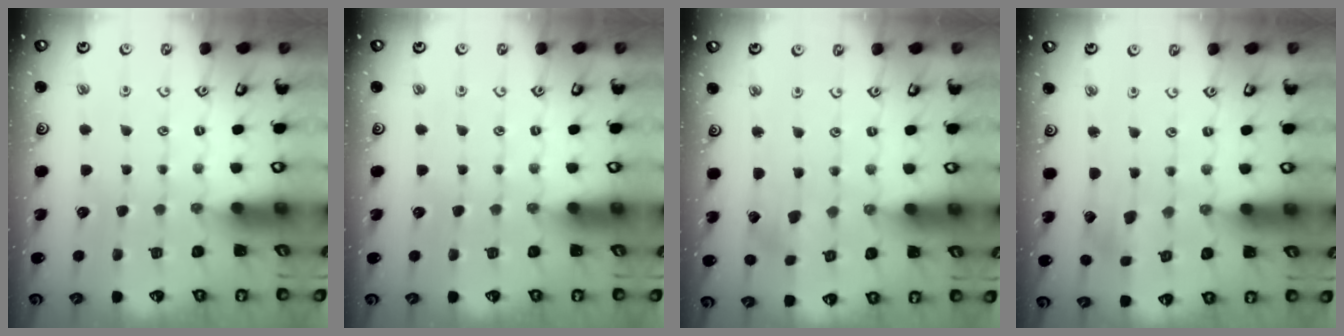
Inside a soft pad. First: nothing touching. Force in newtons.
{"total": 0.0}
{"total": 2.0, "press": 1.9, "slide": 0.6}
{"total": 2.0, "press": 1.9, "slide": 0.3}